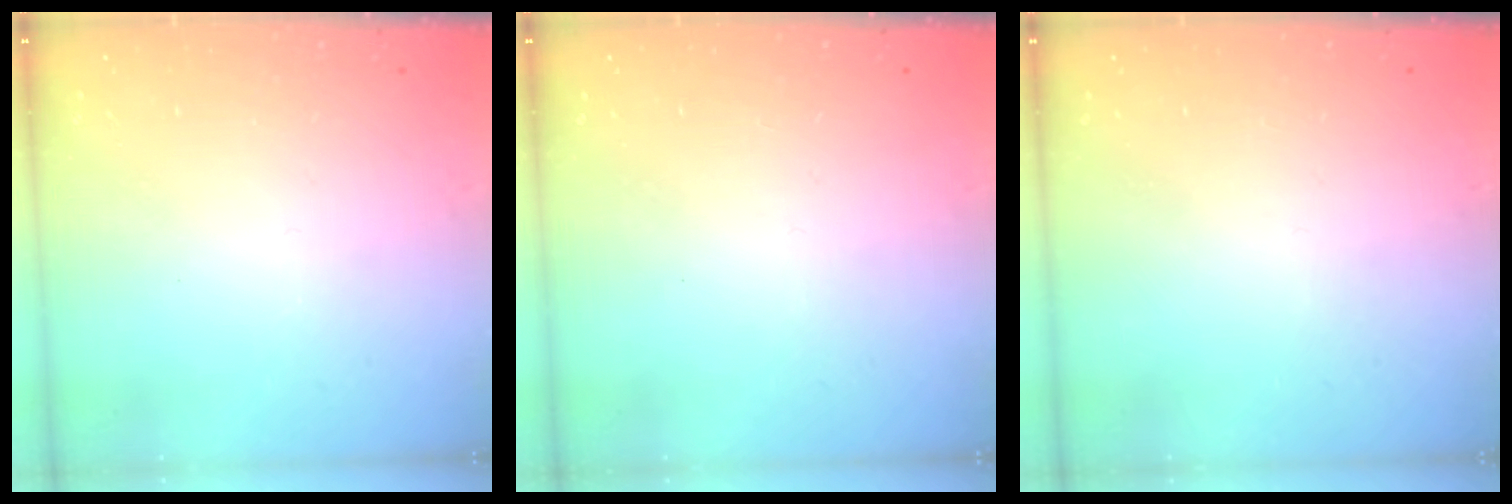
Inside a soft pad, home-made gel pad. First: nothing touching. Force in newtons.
{"total": 0.0}
{"total": 0.0}